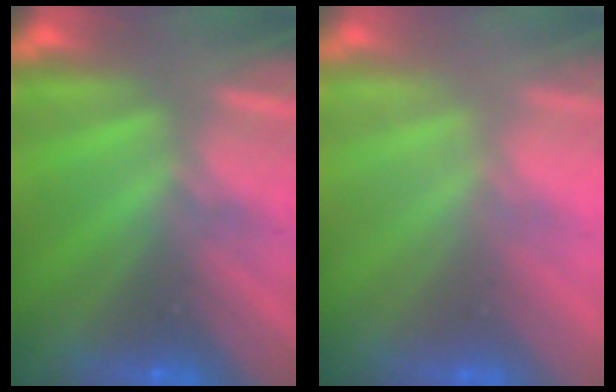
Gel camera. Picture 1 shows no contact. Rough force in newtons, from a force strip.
{"total": 2.5}